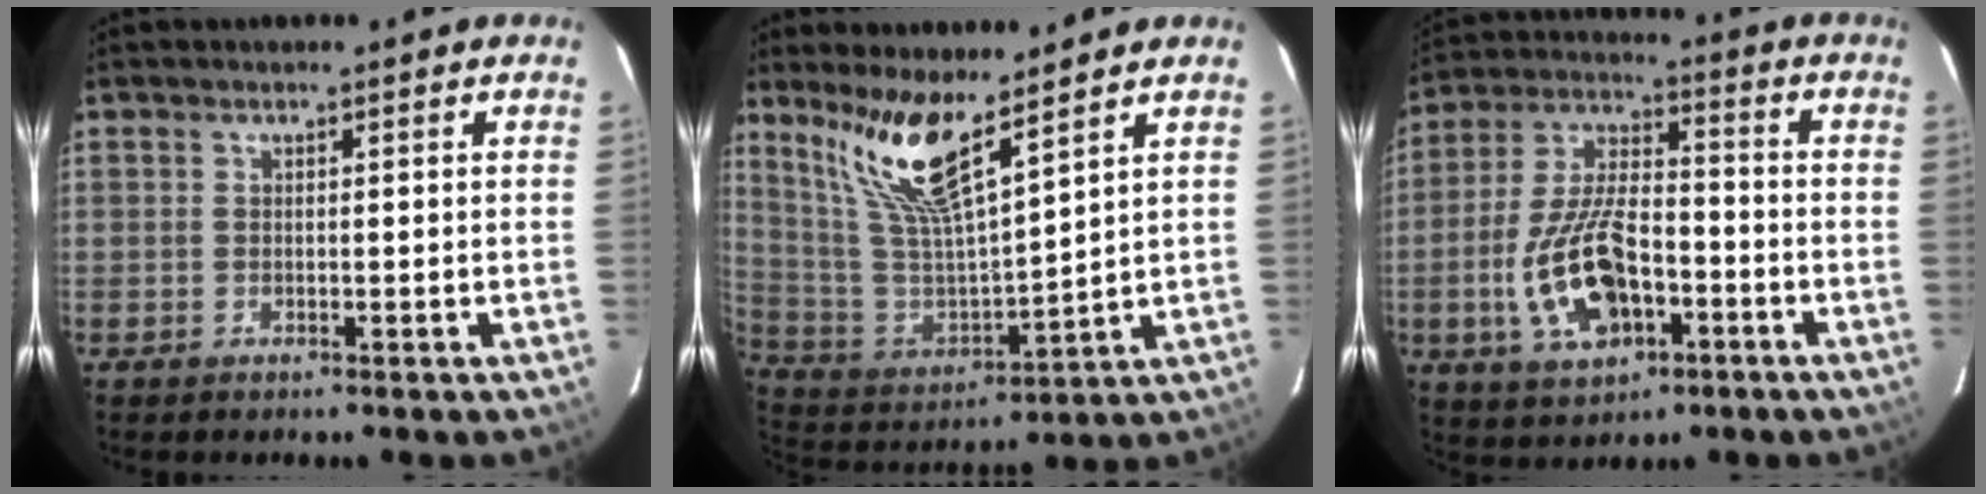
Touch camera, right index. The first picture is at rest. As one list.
[{"total": 13.6, "force": [9.6, 1.7, 9.4], "torque": [-0.176, -0.004, 0.203]}, {"total": 16.0, "force": [-5.3, 8.0, 12.8], "torque": [-0.270, 0.005, -0.087]}]